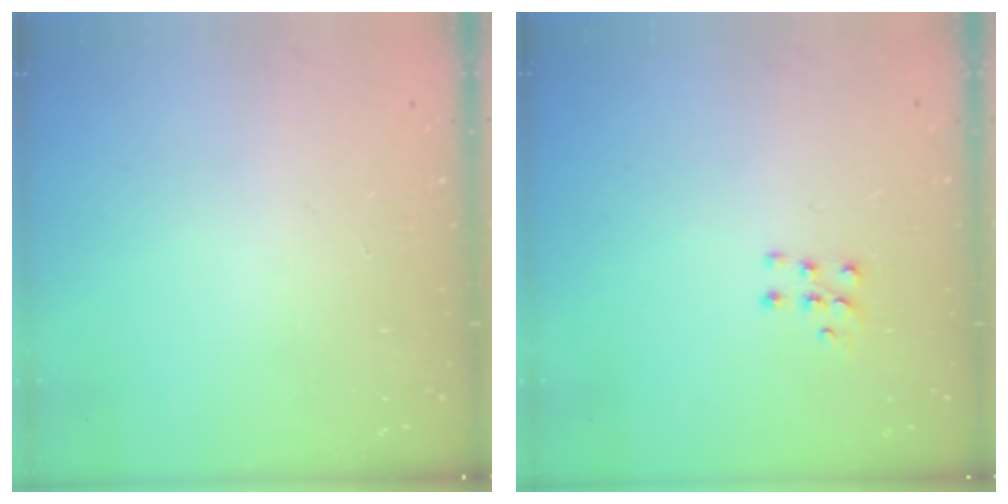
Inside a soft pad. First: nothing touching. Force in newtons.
{"total": 5.6, "press": 5.6, "slide": 0.5}